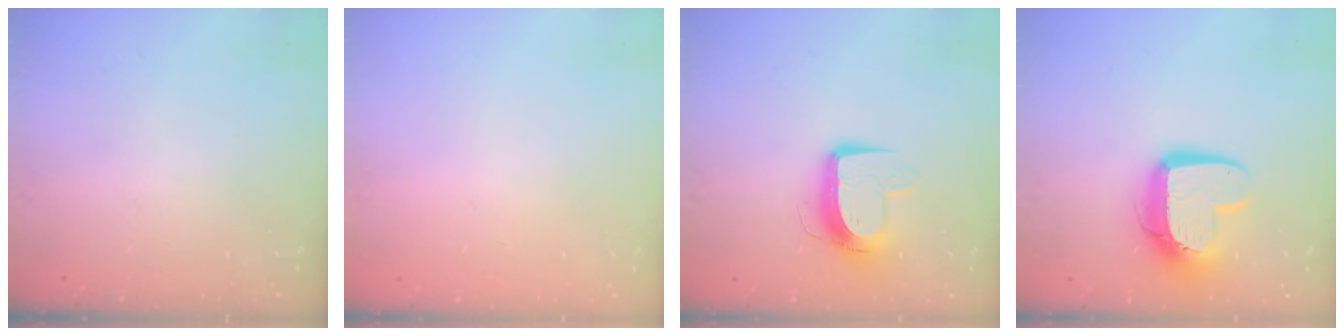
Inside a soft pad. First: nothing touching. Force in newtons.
{"total": 0.0}
{"total": 10.3, "press": 10.3, "slide": 0.8}
{"total": 13.7, "press": 13.7, "slide": 1.2}